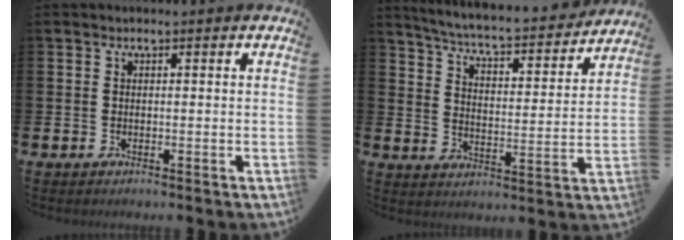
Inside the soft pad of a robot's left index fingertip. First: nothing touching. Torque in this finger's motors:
{"motor_torque": [-0.02, -0.78, 0.49, 0.21]}